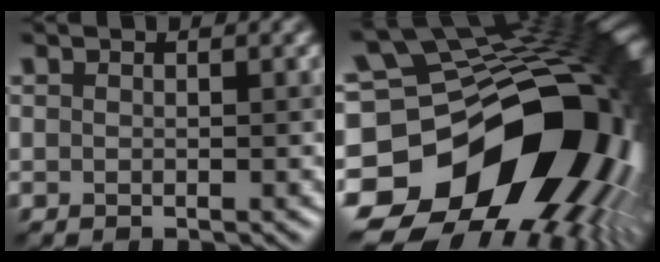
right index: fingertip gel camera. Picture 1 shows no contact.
{"total": 19.8, "force": [-5.4, 13.2, 13.7], "torque": [-0.241, -0.028, -0.075]}